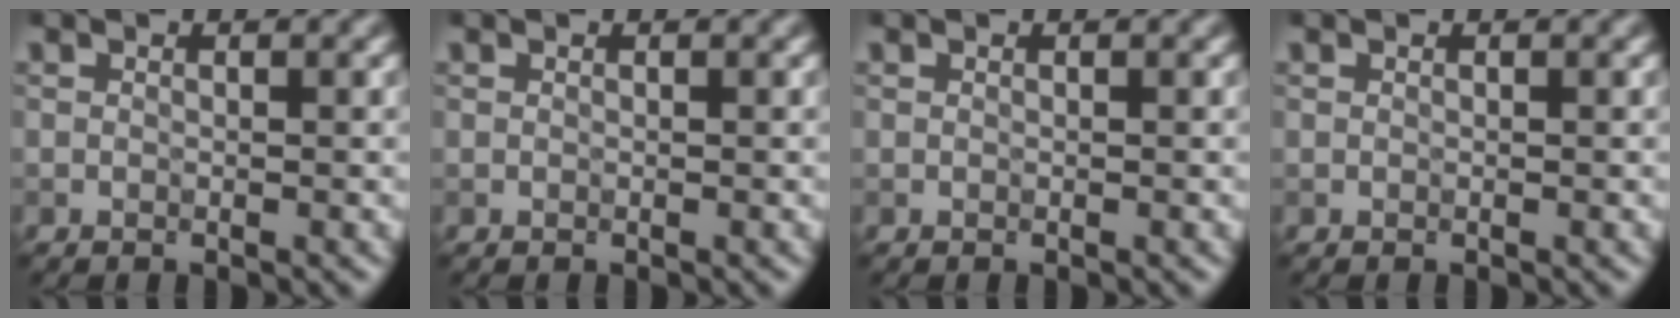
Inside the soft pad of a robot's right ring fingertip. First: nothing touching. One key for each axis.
{"total": 0.0}
{"total": 0.0}
{"total": 0.0}